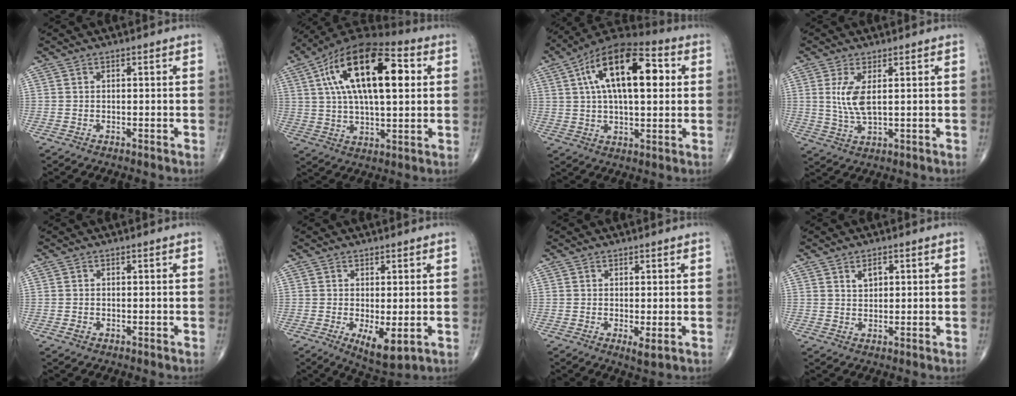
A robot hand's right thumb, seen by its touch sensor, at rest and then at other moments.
{"total": 22.7, "force": [5.9, 10.1, 19.5], "torque": [-0.333, 0.013, 0.089]}
{"total": 20.1, "force": [5.0, 9.2, 17.1], "torque": [-0.272, 0.018, 0.070]}
{"total": 5.5, "force": [1.3, 1.8, 5.1], "torque": [-0.113, -0.015, 0.032]}
{"total": 0.7, "force": [-0.2, 0.5, 0.3], "torque": [-0.007, 0.000, -0.003]}
{"total": 6.1, "force": [-1.3, 2.4, 5.5], "torque": [-0.087, -0.021, -0.010]}
{"total": 2.0, "force": [-0.2, 0.6, 1.9], "torque": [-0.033, -0.009, -0.001]}
{"total": 3.2, "force": [1.6, 1.6, 2.2], "torque": [-0.034, -0.010, 0.031]}